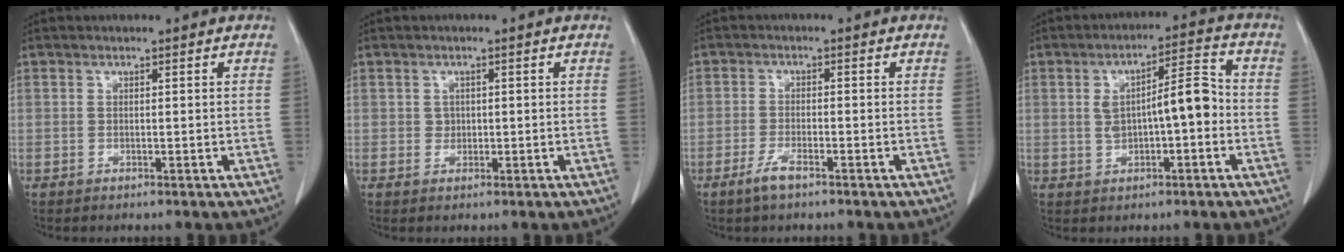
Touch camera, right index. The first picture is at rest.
{"total": 1.2, "force": [0.1, 1.1, 0.4], "torque": [-0.006, 0.002, 0.004]}
{"total": 3.0, "force": [-2.1, 0.5, 2.1], "torque": [-0.047, -0.003, -0.039]}
{"total": 8.2, "force": [-0.4, 2.2, 7.8], "torque": [-0.133, 0.027, -0.003]}